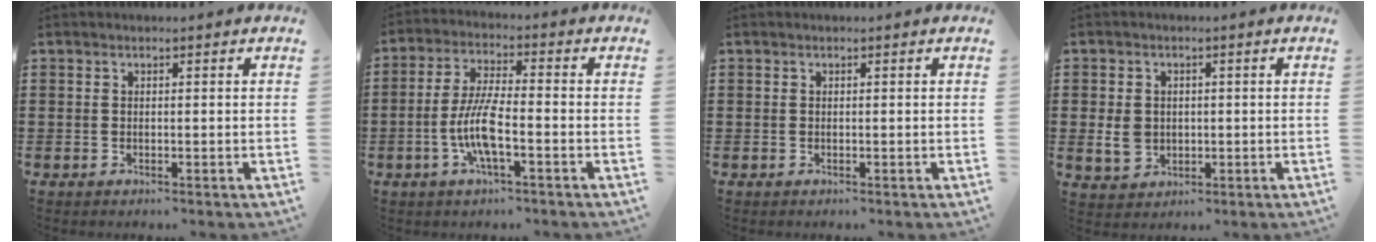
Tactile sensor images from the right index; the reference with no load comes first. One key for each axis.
{"total": 7.7, "fx": -2.4, "fy": 1.7, "fz": 7.1, "tx": -0.159, "ty": -0.013, "tz": -0.052}
{"total": 0.0}
{"total": 4.2, "fx": -0.3, "fy": 3.6, "fz": 2.2, "tx": -0.057, "ty": 0.007, "tz": -0.007}